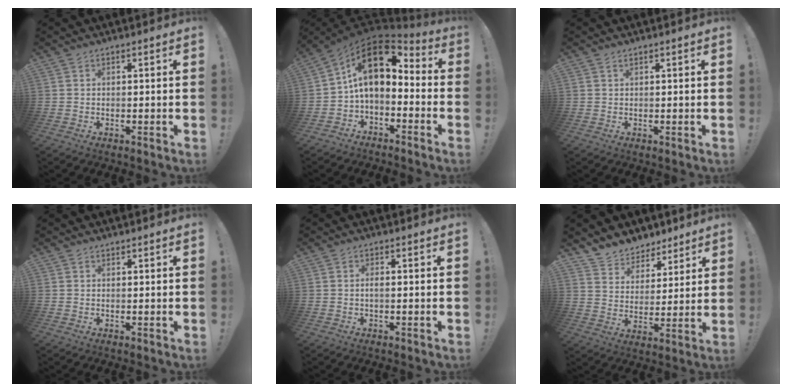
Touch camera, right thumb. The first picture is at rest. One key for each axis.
{"total": 14.7, "fx": 3.8, "fy": 8.3, "fz": 11.5, "tx": -0.193, "ty": -0.012, "tz": 0.072}
{"total": 0.7, "fx": 0.6, "fy": 0.3, "fz": 0.3, "tx": -0.012, "ty": 0.003, "tz": 0.013}
{"total": 0.7, "fx": 0.6, "fy": 0.2, "fz": -0.3, "tx": 0.011, "ty": -0.003, "tz": 0.012}
{"total": 1.4, "fx": -0.3, "fy": 0.3, "fz": 1.3, "tx": -0.028, "ty": 0.004, "tz": -0.005}
{"total": 7.9, "fx": 6.2, "fy": 5.0, "fz": 0.6, "tx": -0.010, "ty": -0.056, "tz": 0.121}